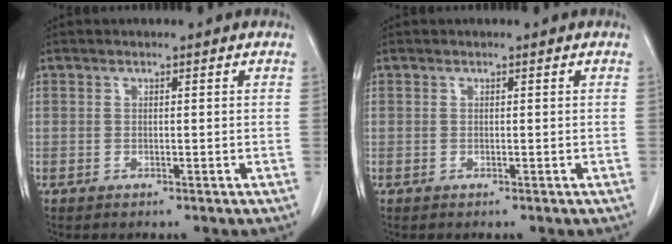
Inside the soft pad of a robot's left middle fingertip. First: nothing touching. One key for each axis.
{"total": 0.0}